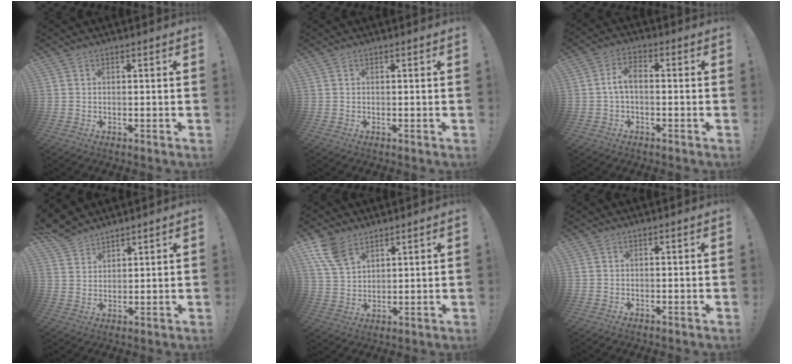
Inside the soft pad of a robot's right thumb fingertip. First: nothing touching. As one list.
[{"total": 0.0}, {"total": 5.3, "force": [-0.7, 2.4, 4.7], "torque": [-0.098, 0.012, -0.011]}, {"total": 6.5, "force": [5.9, 2.5, 1.1], "torque": [-0.026, -0.040, 0.116]}, {"total": 9.9, "force": [6.6, 5.4, 4.9], "torque": [-0.090, -0.027, 0.132]}, {"total": 0.0}]